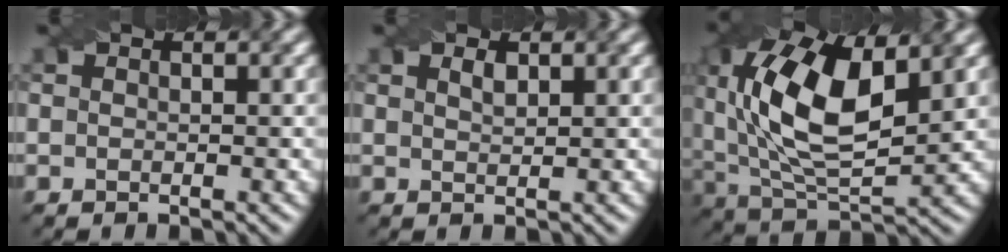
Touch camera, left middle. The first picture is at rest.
{"total": 1.0, "force": [0.7, 0.4, 0.6], "torque": [-0.013, 0.001, 0.014]}
{"total": 12.1, "force": [2.9, 5.6, 10.3], "torque": [-0.189, 0.008, 0.047]}